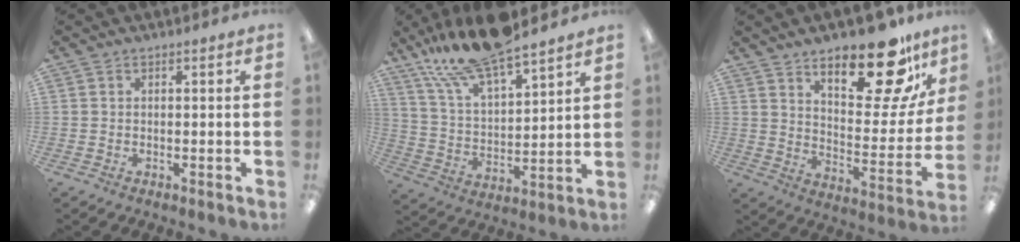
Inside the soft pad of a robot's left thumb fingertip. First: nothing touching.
{"total": 16.9, "force": [14.3, 4.4, 7.9], "torque": [-0.171, -0.077, 0.254]}
{"total": 21.1, "force": [14.7, 7.1, 13.2], "torque": [-0.180, -0.097, 0.235]}